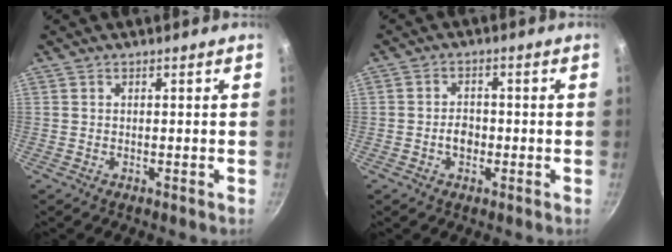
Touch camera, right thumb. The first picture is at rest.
{"total": 3.5, "force": [-1.0, 2.6, 2.1], "torque": [-0.020, 0.013, -0.017]}